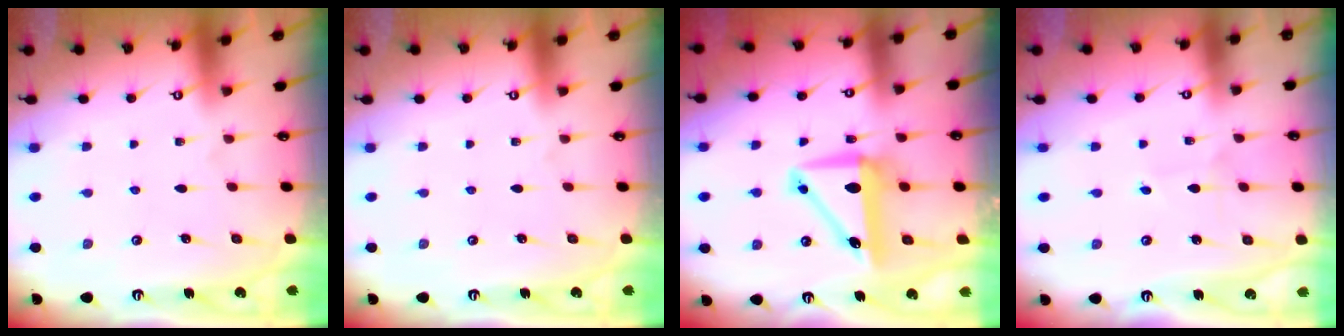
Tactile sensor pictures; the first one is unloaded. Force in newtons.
{"total": 0.0}
{"total": 8.9, "press": 8.7, "slide": 2.0}
{"total": 2.0, "press": 2.0, "slide": 0.2}